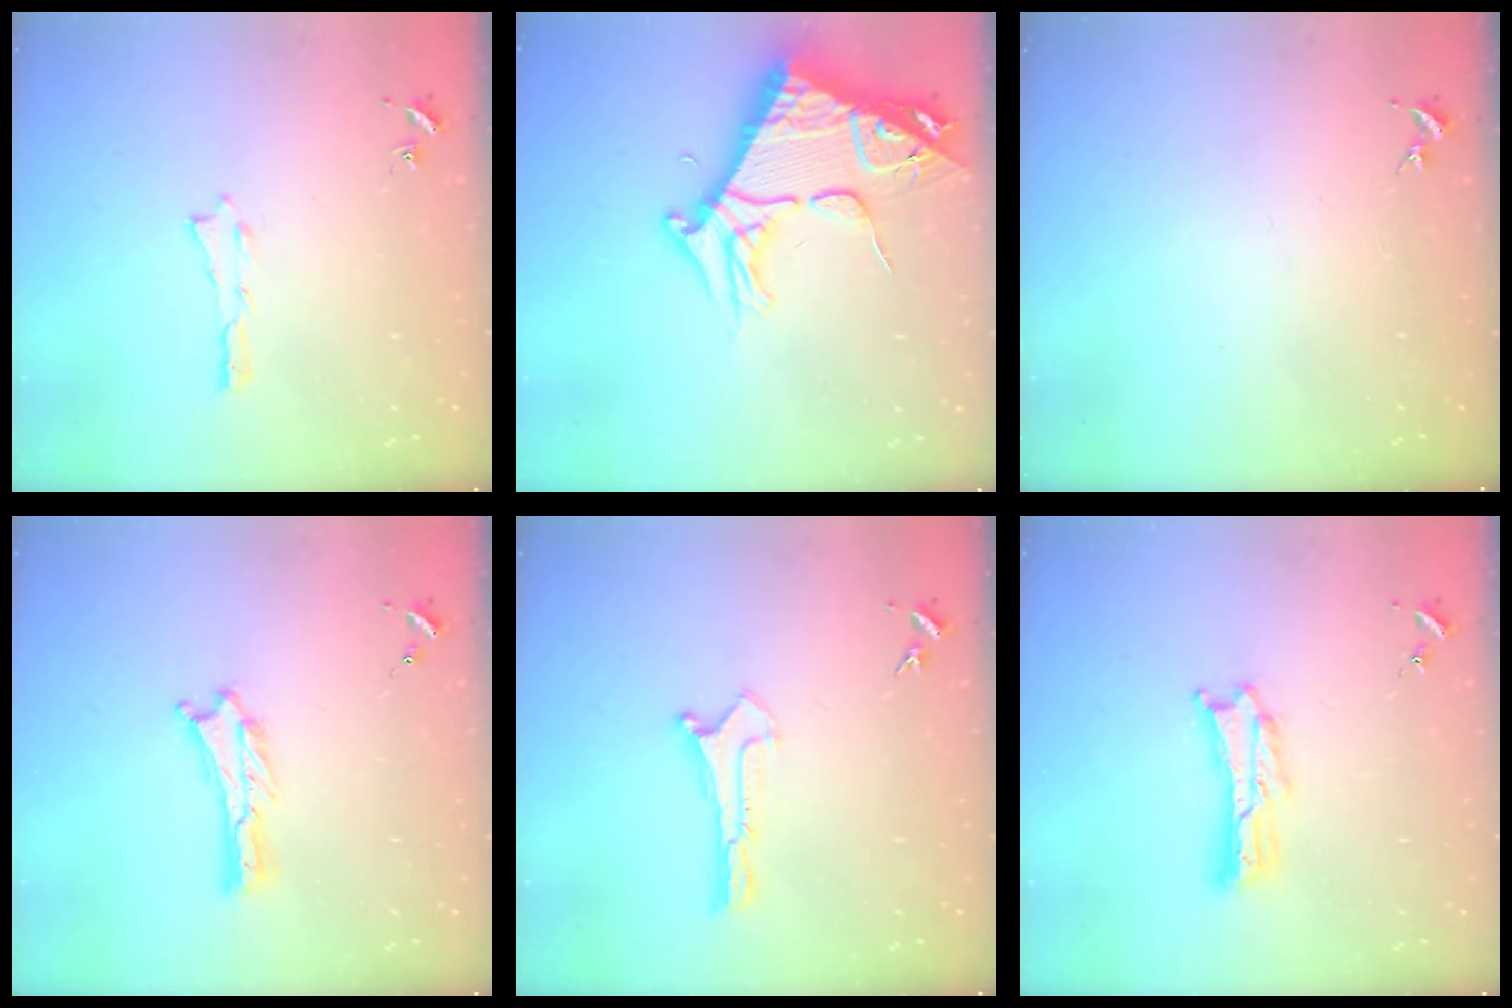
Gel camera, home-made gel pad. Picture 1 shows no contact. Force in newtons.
{"total": 10.0, "press": 9.9, "slide": 1.3}
{"total": 0.0}
{"total": 0.0}
{"total": 0.0}
{"total": 2.4, "press": 2.4, "slide": 0.3}